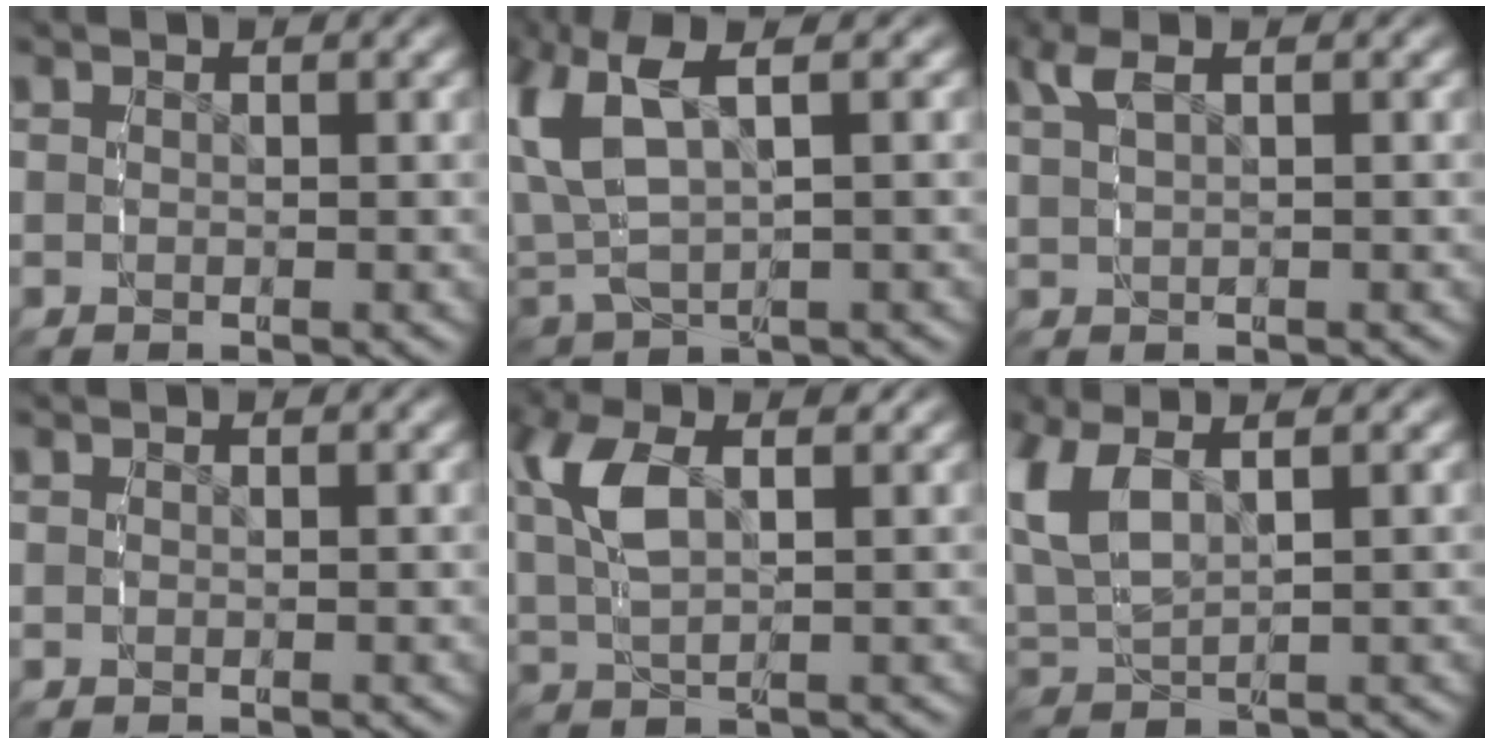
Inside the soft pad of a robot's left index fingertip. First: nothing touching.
{"total": 7.5, "force": [1.8, 4.6, 5.7], "torque": [-0.142, -0.003, 0.040]}
{"total": 2.2, "force": [1.3, 0.3, 1.7], "torque": [-0.033, 0.011, 0.028]}
{"total": 0.0}
{"total": 4.6, "force": [1.5, 1.9, 3.9], "torque": [-0.099, -0.001, 0.035]}
{"total": 6.2, "force": [2.1, 3.9, 4.3], "torque": [-0.127, -0.007, 0.049]}